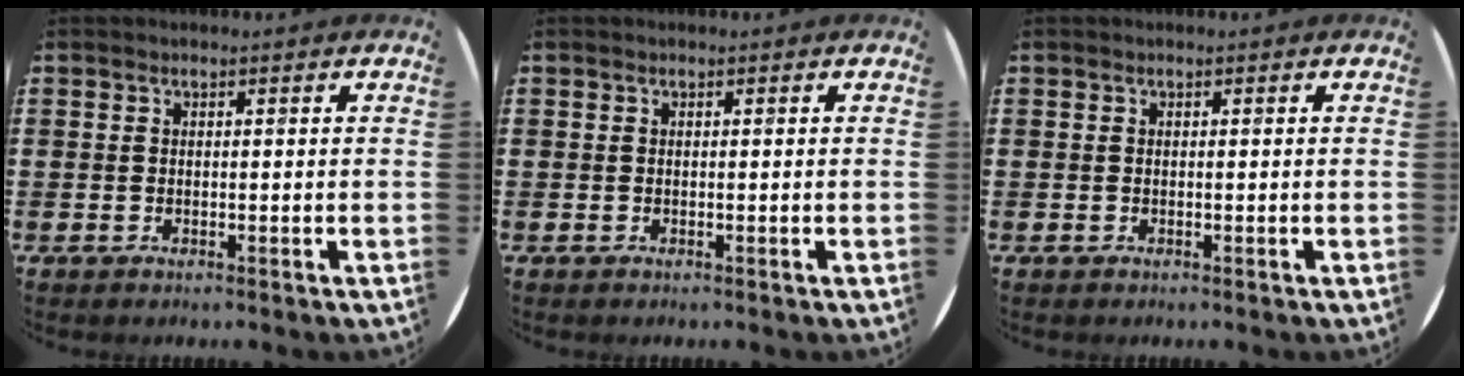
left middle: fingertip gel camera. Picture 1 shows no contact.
{"total": 0.0}
{"total": 0.0}